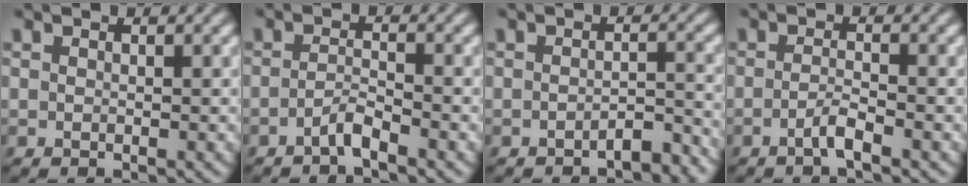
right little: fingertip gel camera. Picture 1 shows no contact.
{"total": 2.1, "force": [-1.9, -0.2, 0.9], "torque": [-0.010, -0.010, -0.031]}
{"total": 2.8, "force": [-2.7, 0.0, 0.9], "torque": [-0.002, -0.008, -0.044]}
{"total": 1.8, "force": [-1.5, -0.5, 1.0], "torque": [-0.010, -0.008, -0.026]}